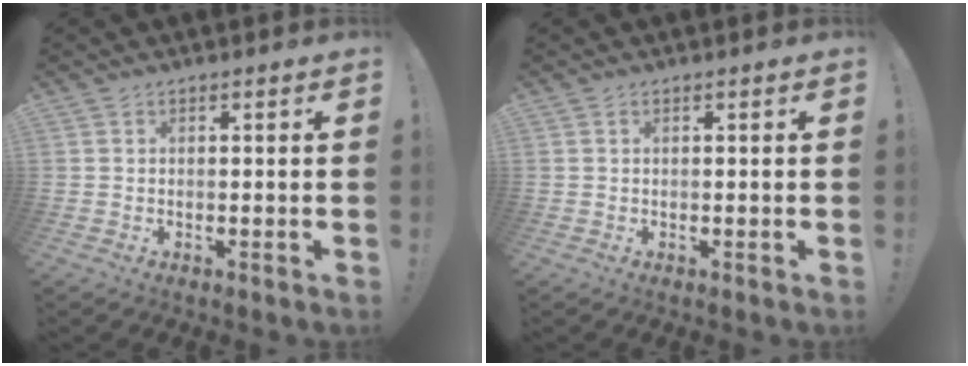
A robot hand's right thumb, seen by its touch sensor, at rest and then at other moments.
{"total": 0.0}